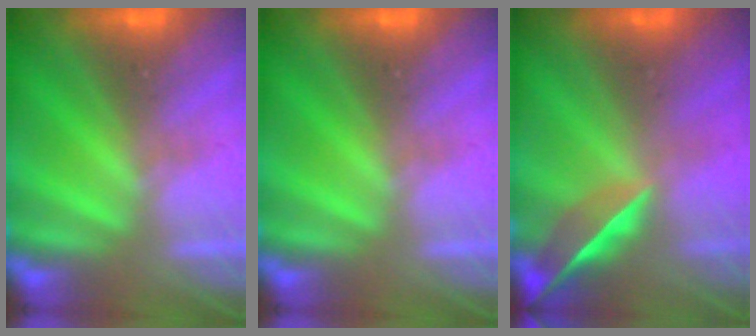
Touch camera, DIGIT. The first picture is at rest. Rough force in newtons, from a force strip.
{"total": 0.0}
{"total": 3.6}